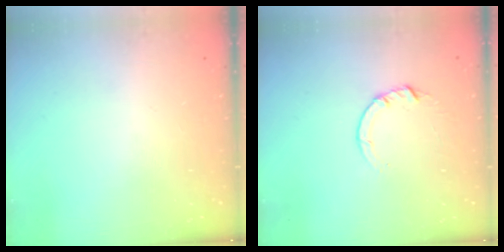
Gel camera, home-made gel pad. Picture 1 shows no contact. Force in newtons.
{"total": 3.5, "press": 3.5, "slide": 0.4}